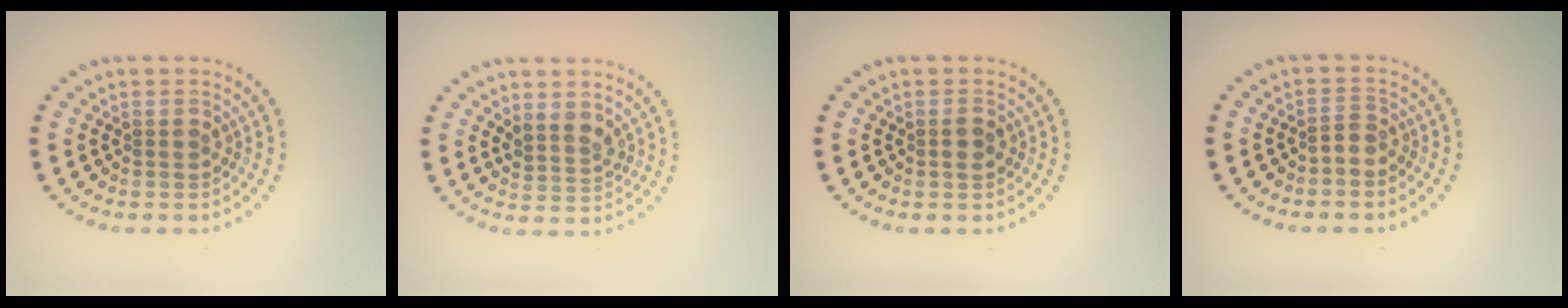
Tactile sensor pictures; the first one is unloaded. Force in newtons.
{"total": 2.0, "press": 1.7, "slide": 1.1}
{"total": 1.0, "press": 1.0, "slide": 0.1}
{"total": 1.1, "press": 0.5, "slide": 1.0}